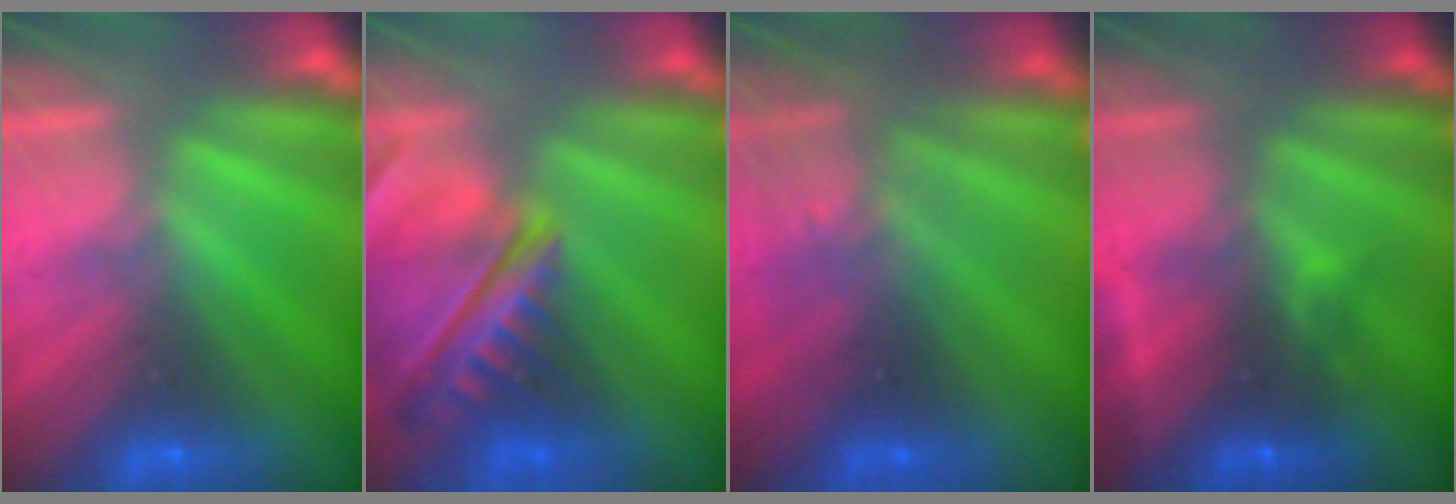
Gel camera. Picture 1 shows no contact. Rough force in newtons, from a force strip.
{"total": 7.5}
{"total": 2.9}
{"total": 2.6}